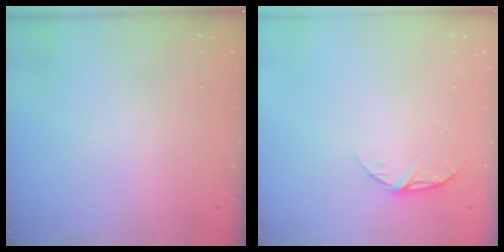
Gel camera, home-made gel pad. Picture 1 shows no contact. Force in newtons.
{"total": 6.6, "press": 6.5, "slide": 0.6}